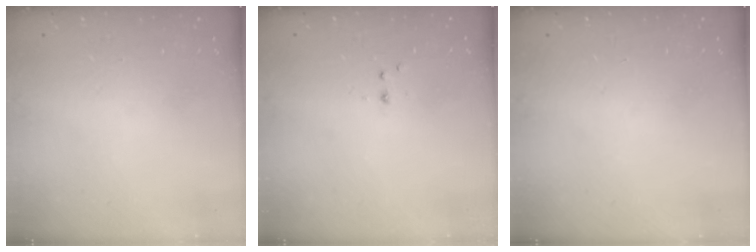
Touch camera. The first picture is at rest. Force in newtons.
{"total": 2.2, "press": 1.9, "slide": 1.2}
{"total": 0.0}